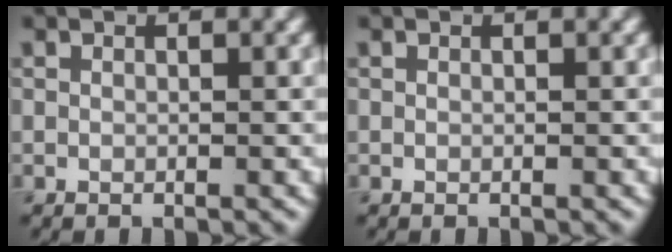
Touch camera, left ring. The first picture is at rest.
{"total": 0.0}